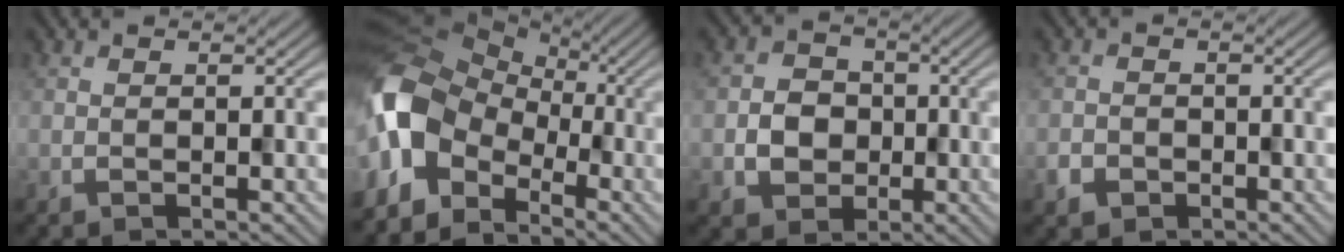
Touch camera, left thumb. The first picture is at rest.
{"total": 11.3, "force": [-3.6, 7.9, 7.2], "torque": [-0.173, -0.009, -0.089]}
{"total": 3.8, "force": [-0.6, 3.6, 1.2], "torque": [-0.019, -0.001, -0.015]}
{"total": 1.8, "force": [-1.1, 1.5, 0.2], "torque": [-0.003, -0.005, -0.023]}